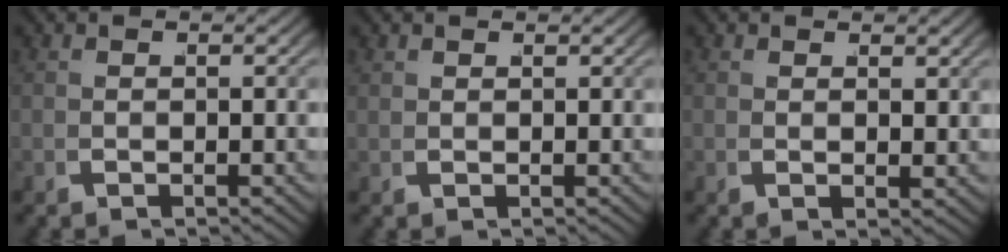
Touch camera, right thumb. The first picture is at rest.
{"total": 1.0, "force": [1.0, -0.3, 0.0], "torque": [0.005, 0.004, 0.024]}
{"total": 1.2, "force": [1.0, 0.3, 0.6], "torque": [-0.004, -0.001, 0.016]}